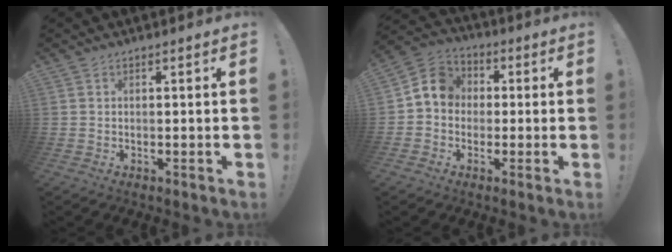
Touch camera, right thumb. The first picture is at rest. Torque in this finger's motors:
{"motor_torque": [1.15, 1.31, 0.46, -0.41, 0.00]}